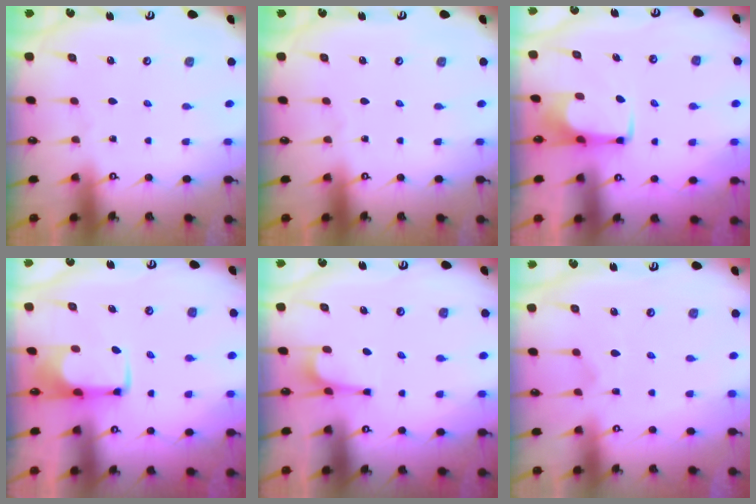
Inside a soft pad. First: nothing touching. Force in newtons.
{"total": 0.0}
{"total": 1.1, "press": 1.0, "slide": 0.5}
{"total": 1.7, "press": 1.7, "slide": 0.4}
{"total": 1.2, "press": 1.2, "slide": 0.5}
{"total": 2.7, "press": 2.4, "slide": 1.2}